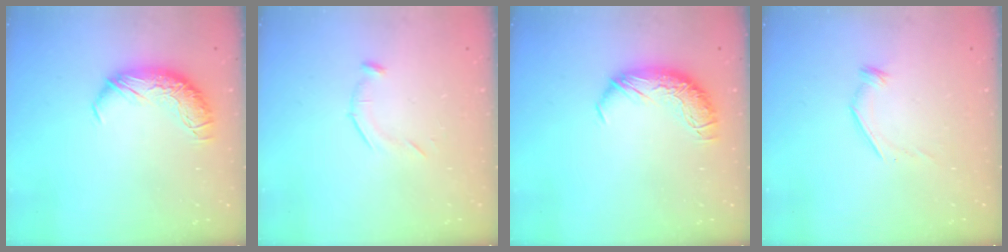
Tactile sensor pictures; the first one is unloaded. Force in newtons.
{"total": 6.1, "press": 6.0, "slide": 1.2}
{"total": 0.0}
{"total": 5.7, "press": 5.5, "slide": 1.4}